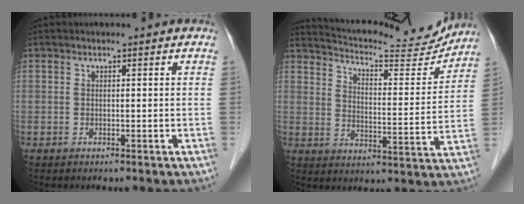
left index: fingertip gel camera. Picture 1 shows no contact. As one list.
[{"total": 17.9, "force": [17.1, 2.2, 4.6], "torque": [-0.075, -0.040, 0.225]}]